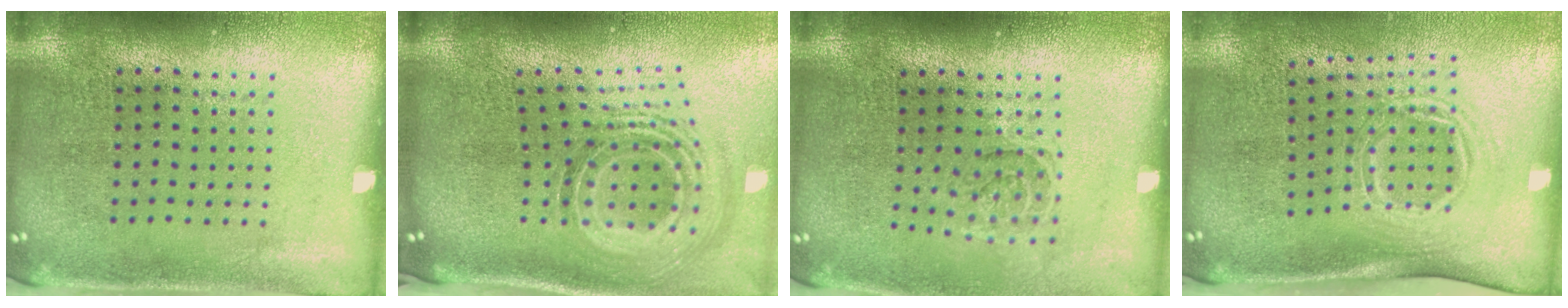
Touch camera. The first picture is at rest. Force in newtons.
{"total": 2.0, "press": 1.5, "slide": 1.3}
{"total": 1.4, "press": 1.1, "slide": 0.8}
{"total": 1.7, "press": 1.2, "slide": 1.2}